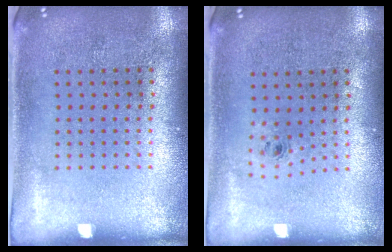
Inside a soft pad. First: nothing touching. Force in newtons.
{"total": 0.5, "press": 0.2, "slide": 0.5}